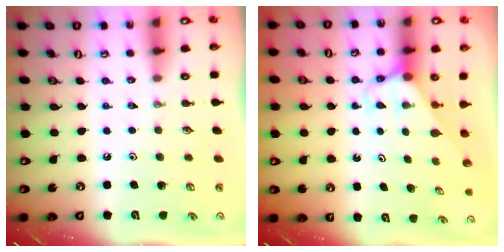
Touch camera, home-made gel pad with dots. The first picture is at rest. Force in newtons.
{"total": 2.7, "press": 2.7, "slide": 0.2}